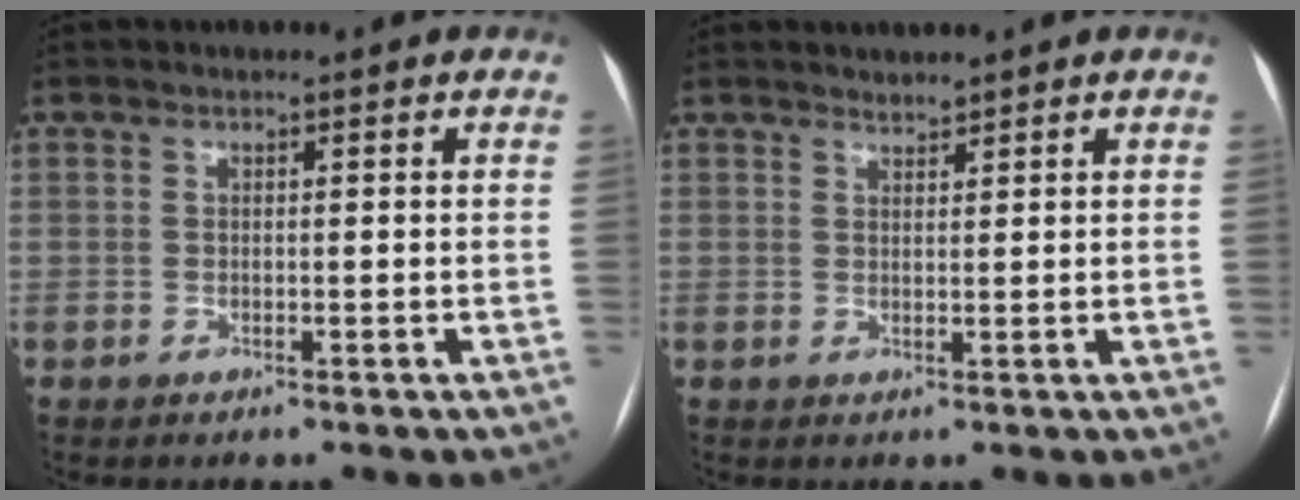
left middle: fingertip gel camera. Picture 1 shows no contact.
{"total": 1.1, "force": [1.1, 0.0, 0.0], "torque": [-0.005, 0.001, 0.022]}